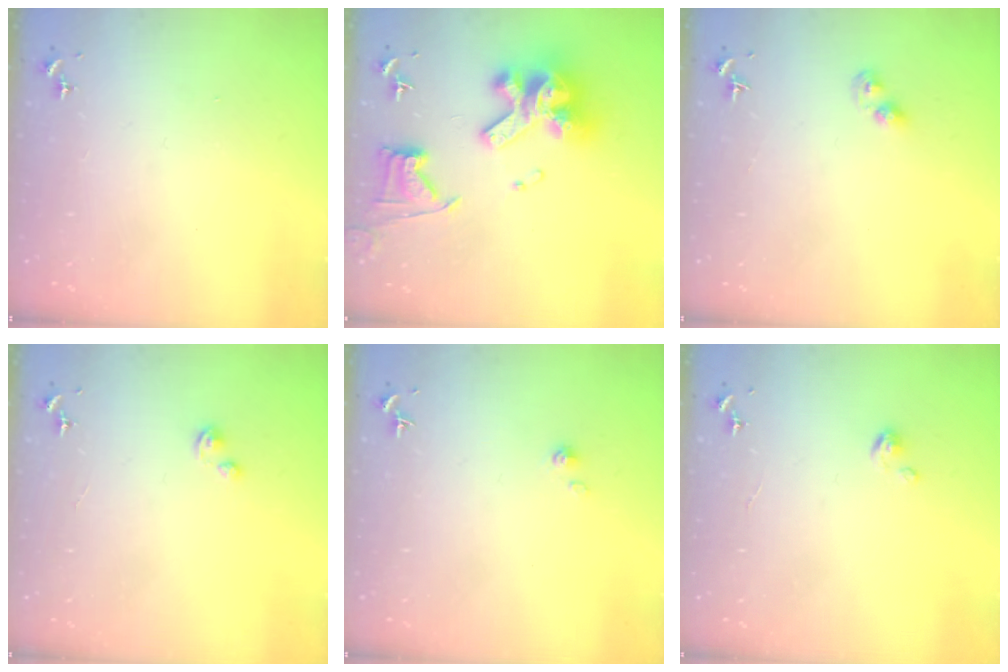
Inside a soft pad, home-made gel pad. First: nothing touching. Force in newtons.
{"total": 19.8, "press": 19.7, "slide": 2.4}
{"total": 3.9, "press": 3.9, "slide": 0.1}
{"total": 1.9, "press": 1.9, "slide": 0.1}
{"total": 2.8, "press": 2.8, "slide": 0.4}
{"total": 2.7, "press": 2.7, "slide": 0.2}